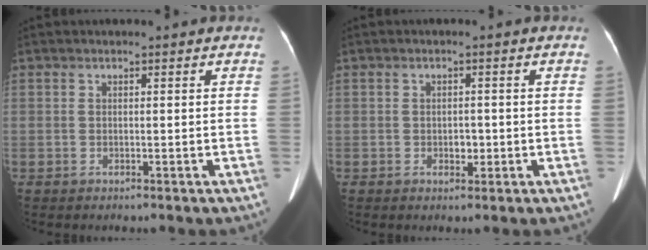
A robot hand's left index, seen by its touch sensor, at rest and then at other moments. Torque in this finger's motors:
{"motor_torque": [-0.01, 0.01, 0.00, 0.00]}